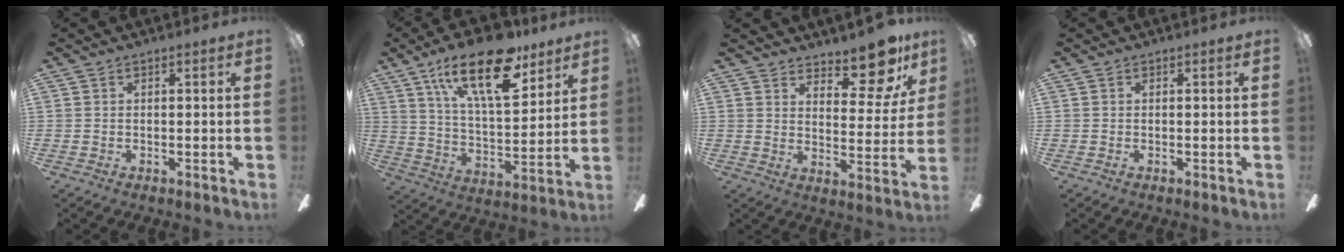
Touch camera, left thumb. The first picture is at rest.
{"total": 22.6, "force": [13.8, 9.0, 15.5], "torque": [-0.253, -0.064, 0.229]}
{"total": 12.0, "force": [9.4, 4.3, 6.0], "torque": [-0.065, -0.069, 0.163]}
{"total": 0.0}